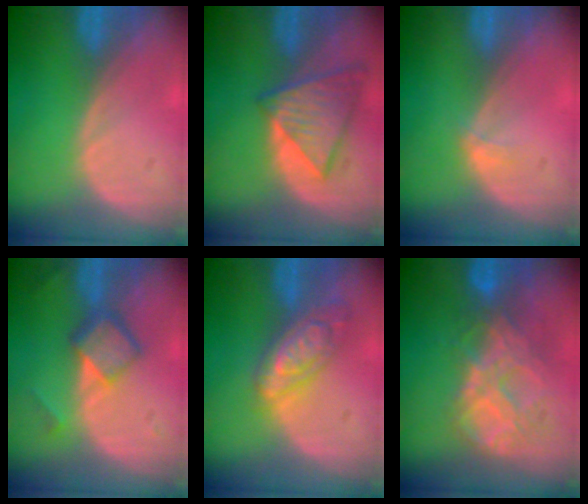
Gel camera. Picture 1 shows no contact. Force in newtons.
{"total": 8.2, "press": 7.3, "slide": 3.8}
{"total": 1.3, "press": 0.9, "slide": 0.9}
{"total": 5.9, "press": 5.0, "slide": 3.1}
{"total": 7.1, "press": 7.0, "slide": 0.6}
{"total": 8.8, "press": 7.6, "slide": 4.5}